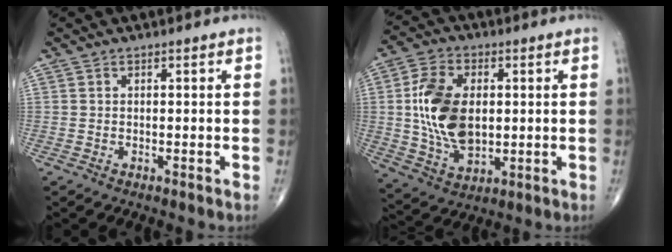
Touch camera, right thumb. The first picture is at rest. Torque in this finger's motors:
{"motor_torque": [1.85, 2.51, 1.75, 0.15, 0.24]}